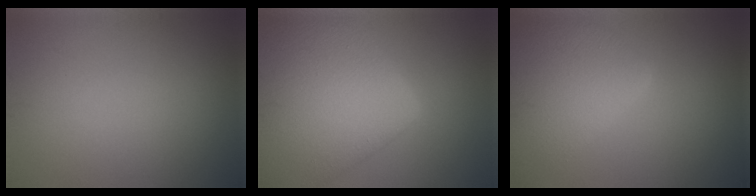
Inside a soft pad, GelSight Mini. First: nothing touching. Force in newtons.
{"total": 13.9, "press": 13.8, "slide": 0.6}
{"total": 7.2, "press": 7.2, "slide": 0.3}